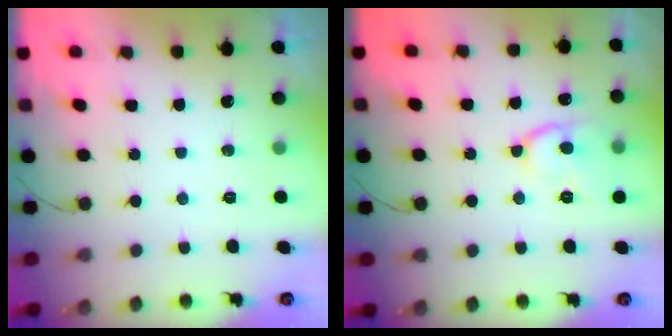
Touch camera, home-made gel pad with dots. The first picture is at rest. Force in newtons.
{"total": 11.8, "press": 11.8, "slide": 1.1}